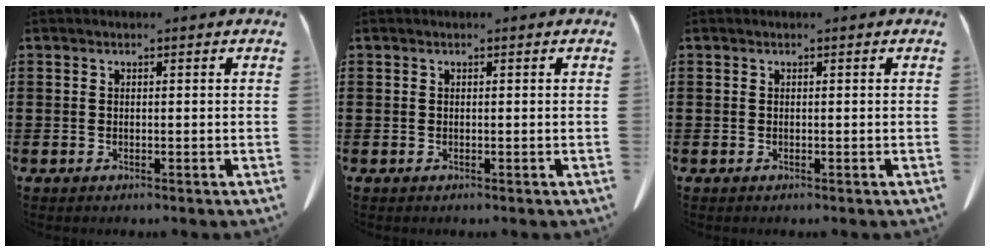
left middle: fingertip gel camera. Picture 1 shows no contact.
{"total": 0.0}
{"total": 0.0}